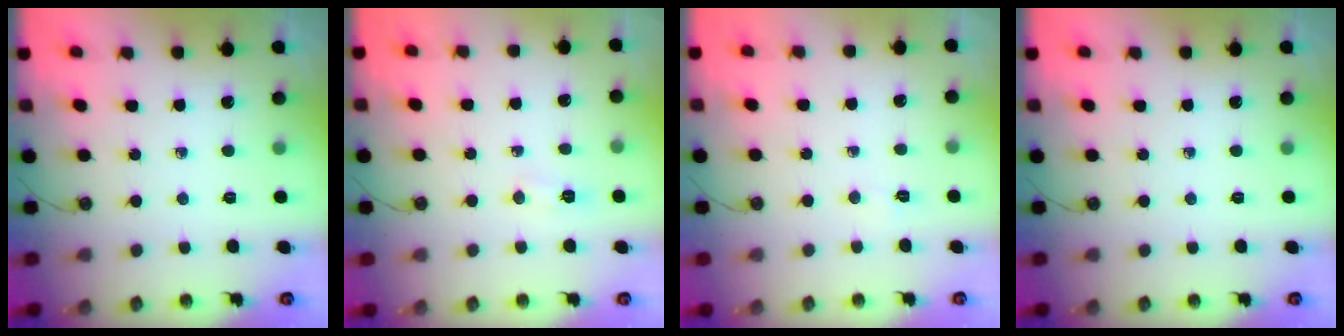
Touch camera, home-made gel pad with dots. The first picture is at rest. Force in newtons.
{"total": 6.1, "press": 5.6, "slide": 2.6}
{"total": 18.8, "press": 4.8, "slide": 18.1}
{"total": 0.0}